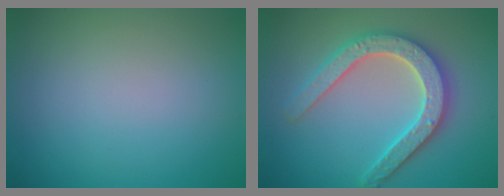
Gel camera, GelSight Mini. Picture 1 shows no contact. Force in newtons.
{"total": 4.7, "press": 4.6, "slide": 1.0}